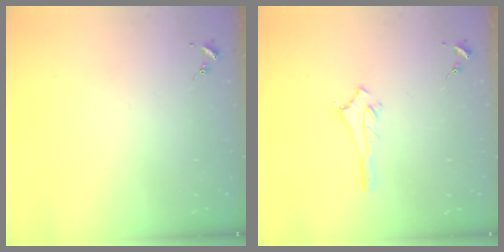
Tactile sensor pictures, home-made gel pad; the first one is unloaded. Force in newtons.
{"total": 2.9, "press": 2.9, "slide": 0.3}